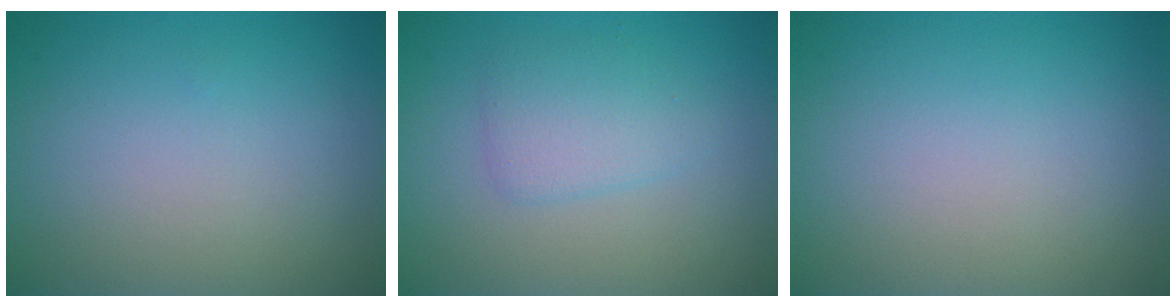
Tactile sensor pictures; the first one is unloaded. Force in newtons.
{"total": 2.5, "press": 2.5, "slide": 0.1}
{"total": 0.0}